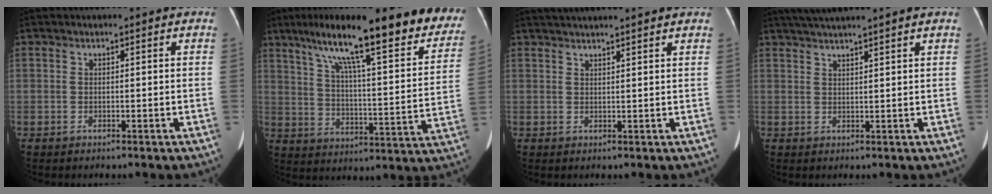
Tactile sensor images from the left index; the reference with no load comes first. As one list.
[{"total": 26.5, "force": [20.3, 4.3, 16.4], "torque": [-0.240, 0.013, 0.272]}, {"total": 10.0, "force": [8.9, -0.3, 4.5], "torque": [-0.071, 0.035, 0.116]}, {"total": 7.3, "force": [6.2, -1.3, 3.6], "torque": [-0.057, 0.030, 0.093]}]